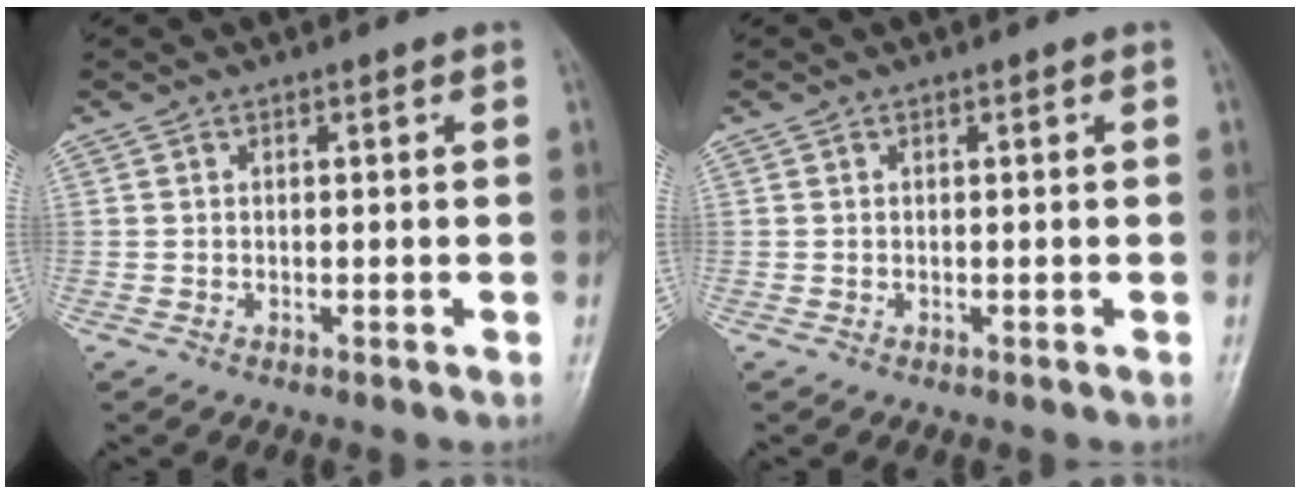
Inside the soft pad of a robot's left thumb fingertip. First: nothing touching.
{"total": 0.0}